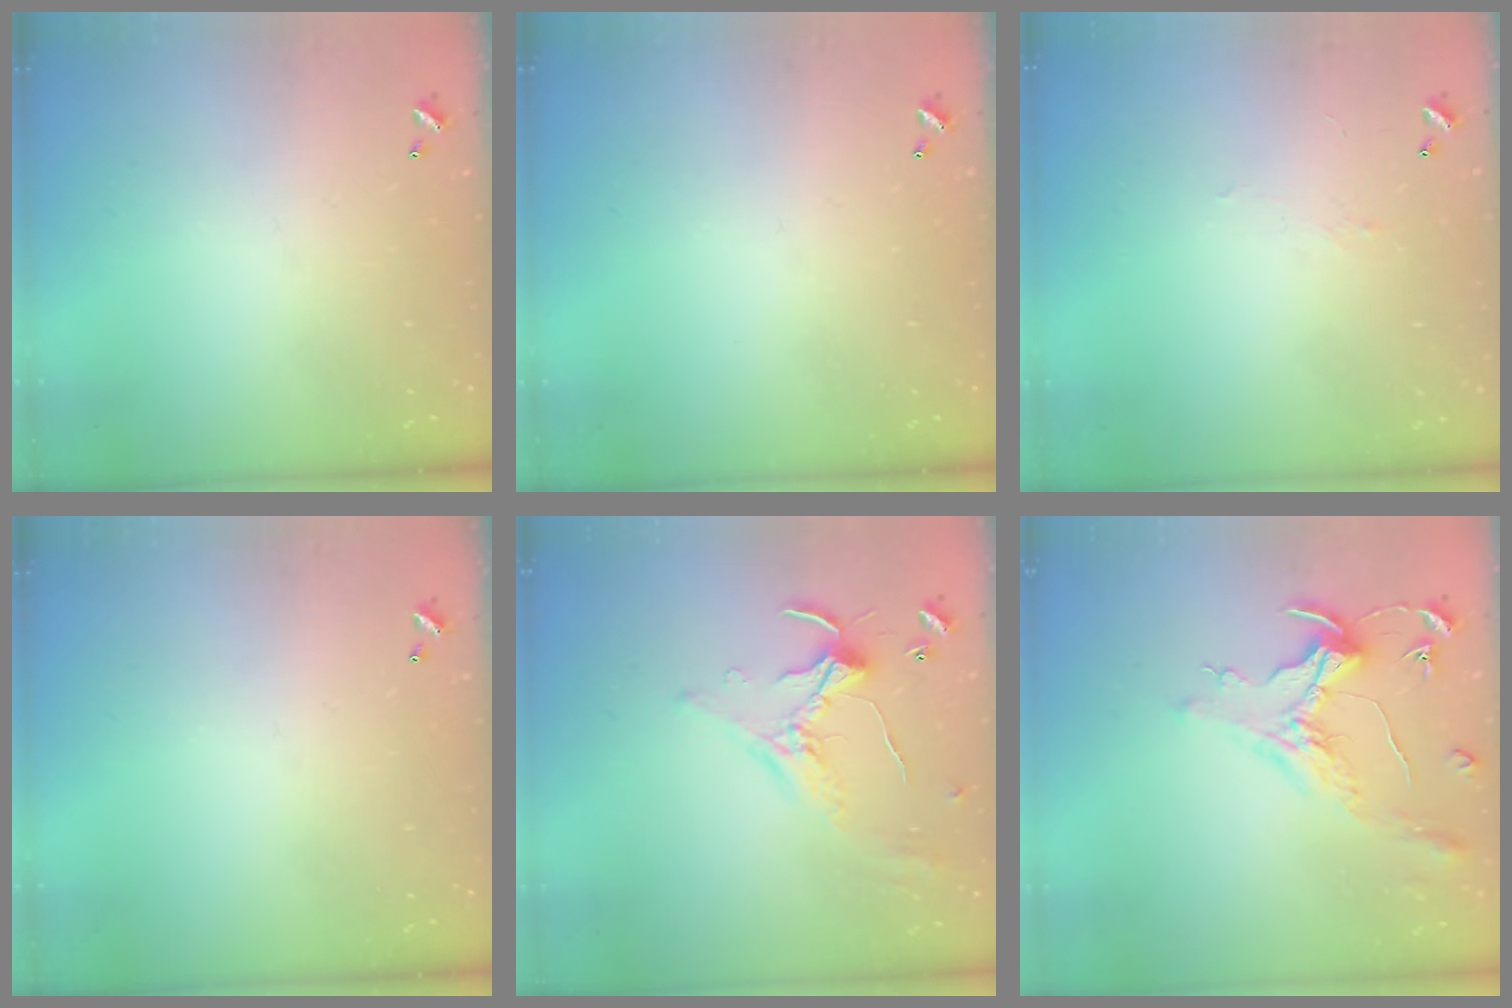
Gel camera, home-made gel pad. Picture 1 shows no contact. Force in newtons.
{"total": 0.0}
{"total": 2.2, "press": 2.0, "slide": 0.8}
{"total": 0.0}
{"total": 1.0, "press": 0.5, "slide": 0.8}
{"total": 1.6, "press": 1.4, "slide": 0.7}